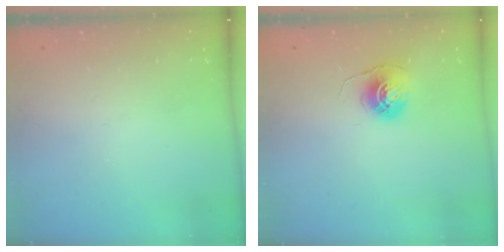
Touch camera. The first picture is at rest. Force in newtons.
{"total": 6.0, "press": 6.0, "slide": 0.5}